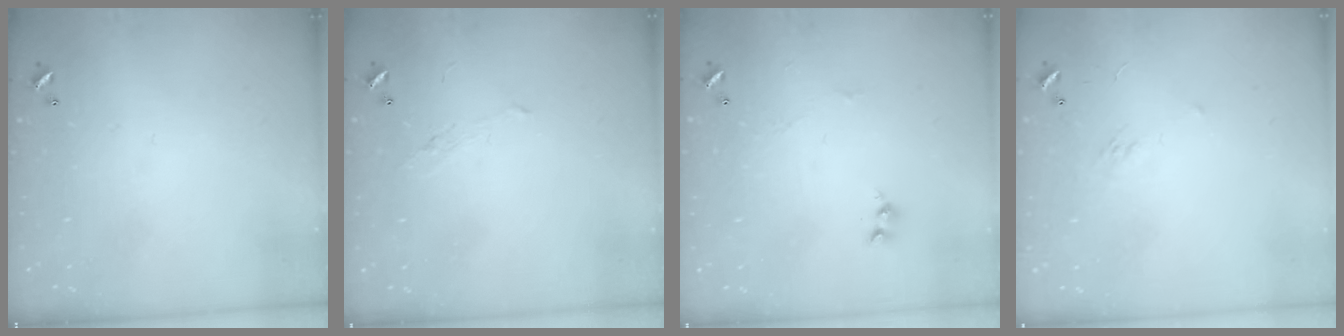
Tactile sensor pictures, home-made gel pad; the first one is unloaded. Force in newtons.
{"total": 0.9, "press": 0.5, "slide": 0.7}
{"total": 1.6, "press": 1.6, "slide": 0.2}
{"total": 6.1, "press": 6.1, "slide": 0.9}